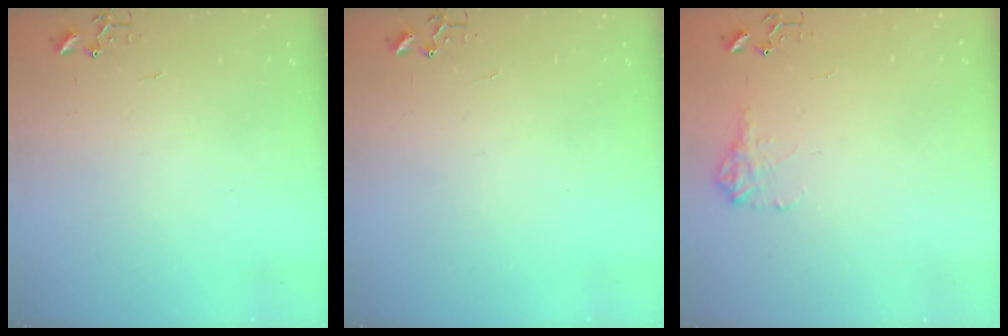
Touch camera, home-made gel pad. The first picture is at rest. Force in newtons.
{"total": 0.0}
{"total": 9.3, "press": 9.3, "slide": 0.3}